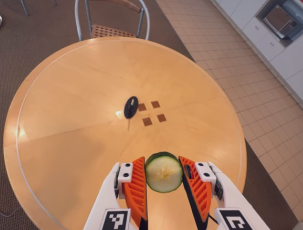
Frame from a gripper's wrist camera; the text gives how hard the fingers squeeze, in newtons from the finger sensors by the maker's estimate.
{"total": 7.9, "left": 7.8, "right": 8.1}